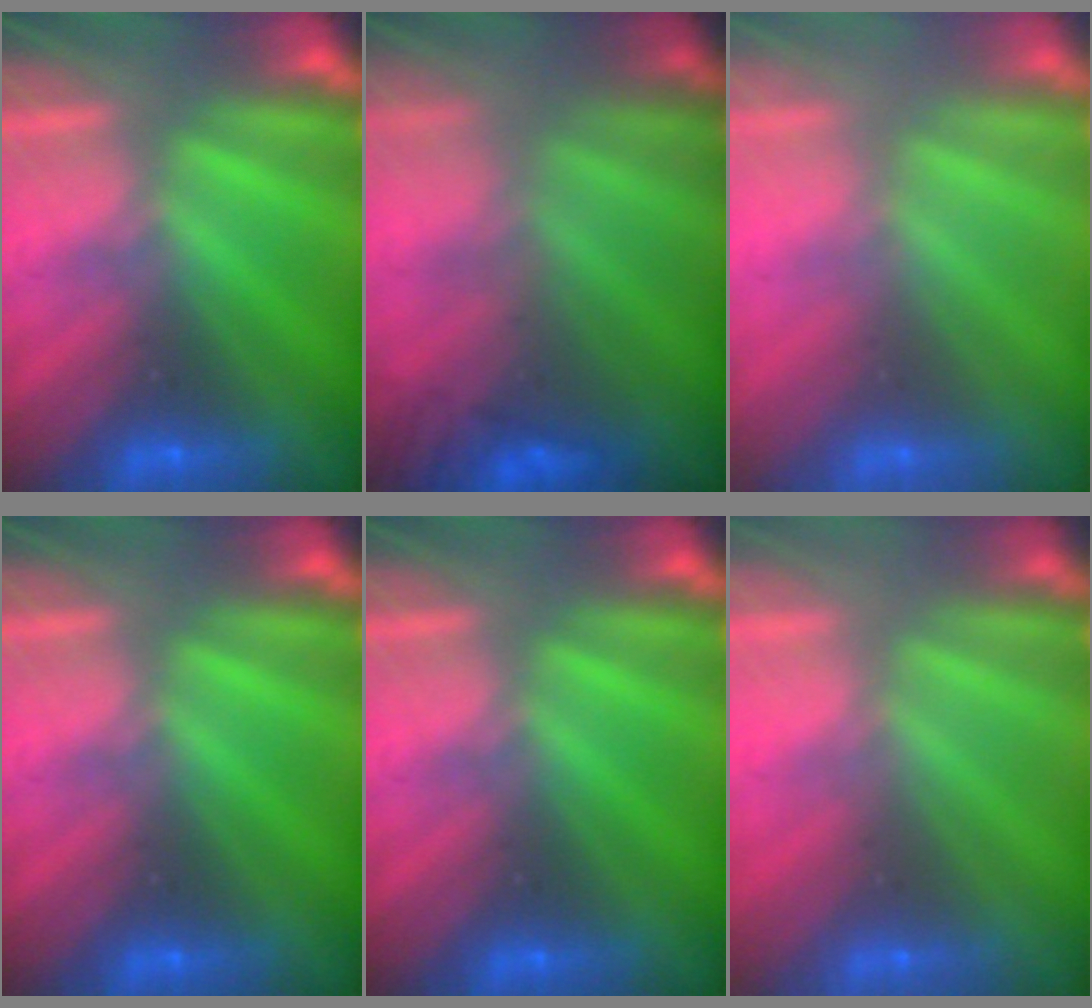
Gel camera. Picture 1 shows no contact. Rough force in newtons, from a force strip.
{"total": 3.6}
{"total": 2.3}
{"total": 0.0}
{"total": 0.0}
{"total": 2.9}